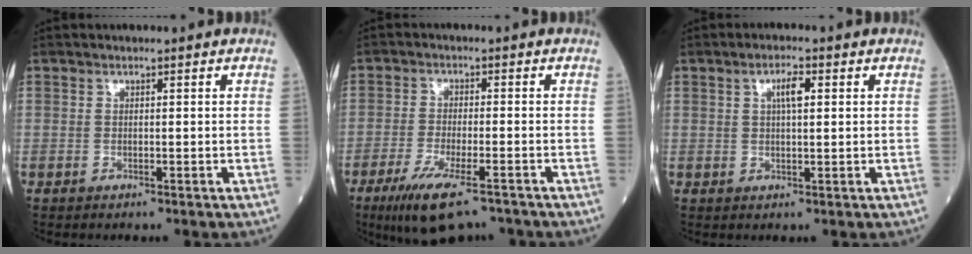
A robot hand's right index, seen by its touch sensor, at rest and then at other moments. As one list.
[{"total": 9.8, "force": [-6.9, 2.0, 6.7], "torque": [-0.118, -0.022, -0.114]}, {"total": 3.3, "force": [1.1, 0.8, 3.0], "torque": [-0.054, 0.004, 0.018]}]